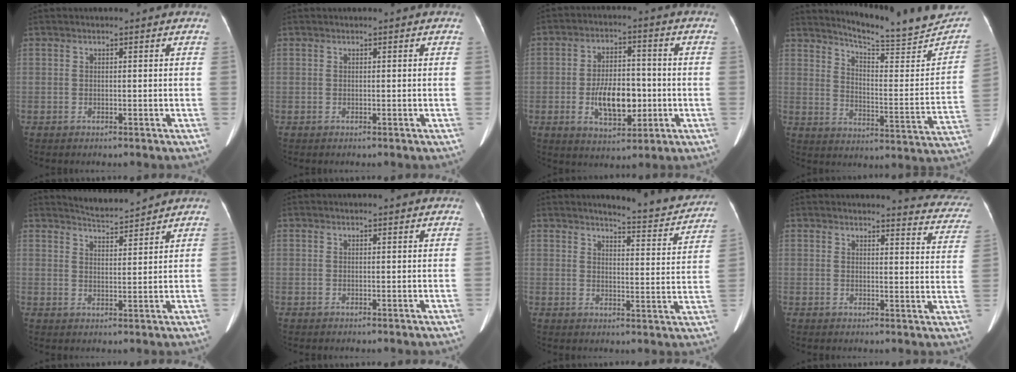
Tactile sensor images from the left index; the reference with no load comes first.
{"total": 0.0}
{"total": 9.2, "force": [-2.0, 4.6, 7.8], "torque": [-0.145, 0.006, -0.027]}
{"total": 19.1, "force": [18.1, 0.4, 5.9], "torque": [-0.089, -0.086, 0.237]}
{"total": 4.8, "force": [4.8, -0.5, 0.2], "torque": [-0.014, 0.001, 0.081]}
{"total": 1.2, "force": [1.2, 0.1, 0.2], "torque": [-0.009, 0.011, 0.016]}
{"total": 10.8, "force": [10.4, 0.8, 3.0], "torque": [-0.033, -0.026, 0.117]}
{"total": 12.1, "force": [11.8, 1.5, 1.9], "torque": [0.013, -0.075, 0.096]}